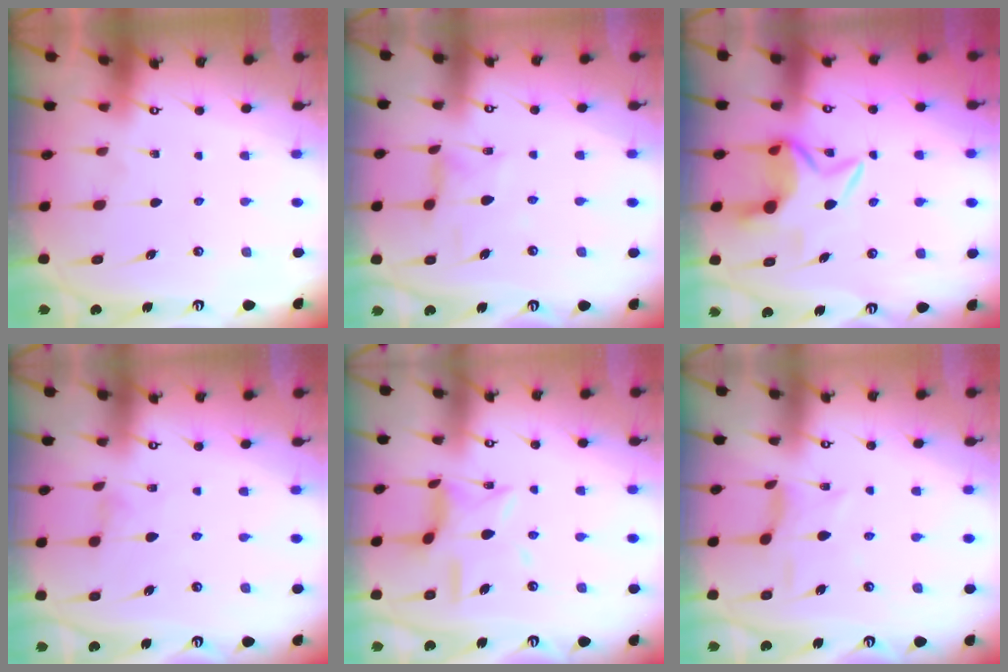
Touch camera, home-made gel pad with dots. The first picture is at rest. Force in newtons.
{"total": 1.4, "press": 1.4, "slide": 0.3}
{"total": 6.7, "press": 6.7, "slide": 0.7}
{"total": 0.6, "press": 0.6, "slide": 0.2}
{"total": 9.8, "press": 9.8, "slide": 0.8}
{"total": 2.3, "press": 2.3, "slide": 0.5}